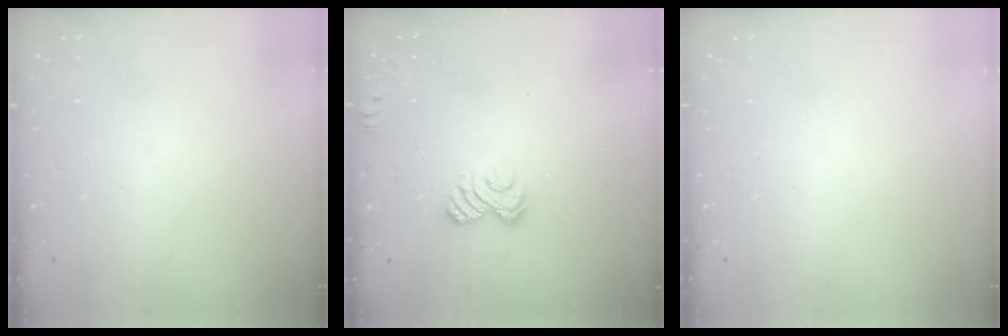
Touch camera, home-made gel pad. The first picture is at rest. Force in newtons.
{"total": 6.0, "press": 5.8, "slide": 1.3}
{"total": 0.0}